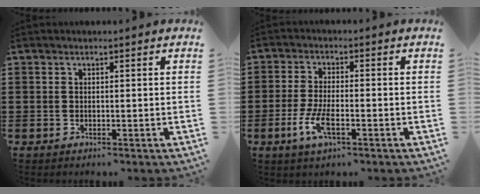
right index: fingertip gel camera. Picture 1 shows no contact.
{"total": 5.6, "force": [-2.2, 1.9, 4.8], "torque": [-0.105, -0.007, -0.043]}